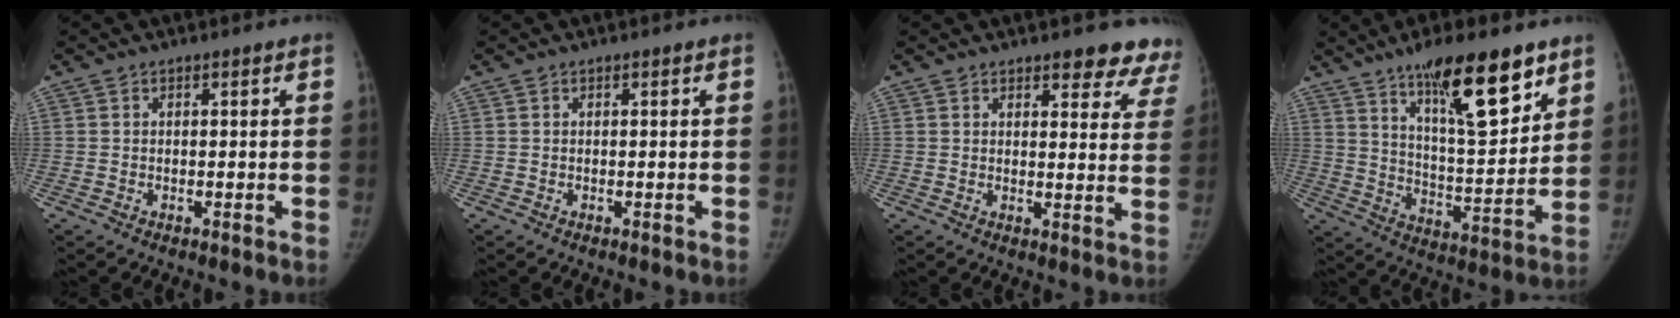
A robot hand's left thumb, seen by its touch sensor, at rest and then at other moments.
{"total": 0.0}
{"total": 9.8, "force": [8.2, 3.8, 3.7], "torque": [0.010, -0.041, 0.070]}
{"total": 18.8, "force": [11.5, 5.2, 14.0], "torque": [-0.190, -0.059, 0.195]}